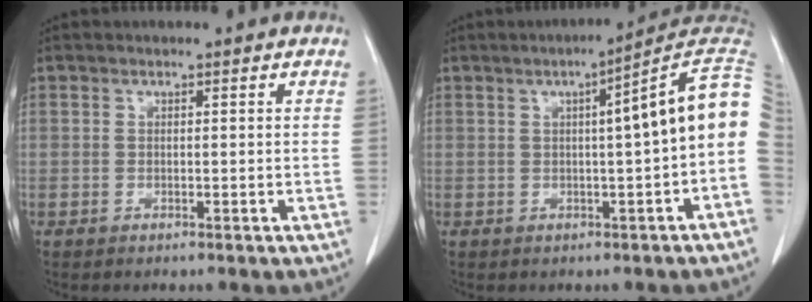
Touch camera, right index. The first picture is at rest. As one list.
[{"total": 9.8, "force": [0.9, -0.3, 9.7], "torque": [-0.120, 0.031, 0.005]}]